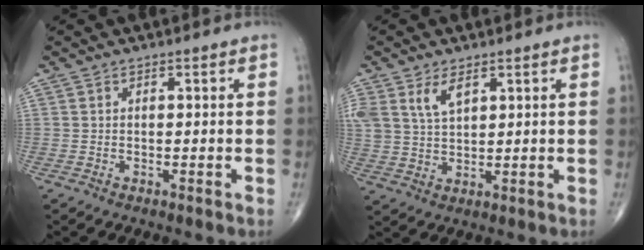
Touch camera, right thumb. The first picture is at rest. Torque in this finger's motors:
{"motor_torque": [0.07, 0.13, 0.54, 0.45, 0.06]}